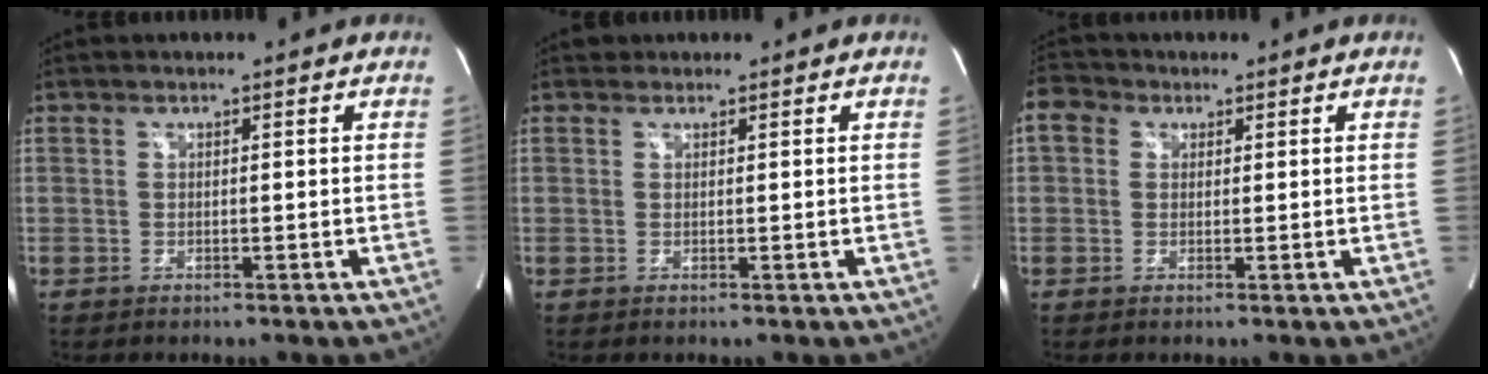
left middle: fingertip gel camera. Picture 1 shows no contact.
{"total": 0.7, "force": [0.6, 0.3, -0.1], "torque": [-0.001, 0.002, 0.010]}
{"total": 4.3, "force": [1.7, 3.5, 1.7], "torque": [-0.040, 0.024, 0.030]}